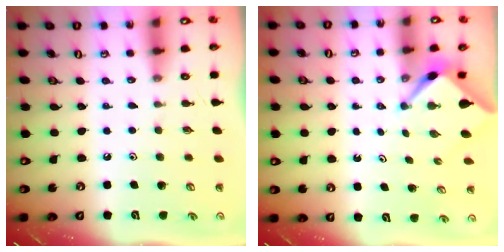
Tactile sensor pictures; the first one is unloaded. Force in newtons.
{"total": 2.6, "press": 2.6, "slide": 0.3}